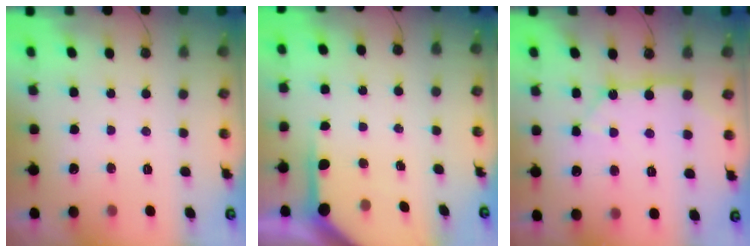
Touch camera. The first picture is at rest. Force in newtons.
{"total": 5.5, "press": 5.5, "slide": 0.4}
{"total": 11.6, "press": 11.5, "slide": 1.3}